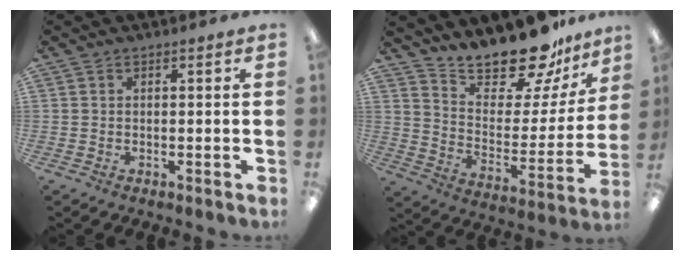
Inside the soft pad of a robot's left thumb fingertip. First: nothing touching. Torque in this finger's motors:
{"motor_torque": [0.07, 0.47, 1.40, -1.37, 0.16]}